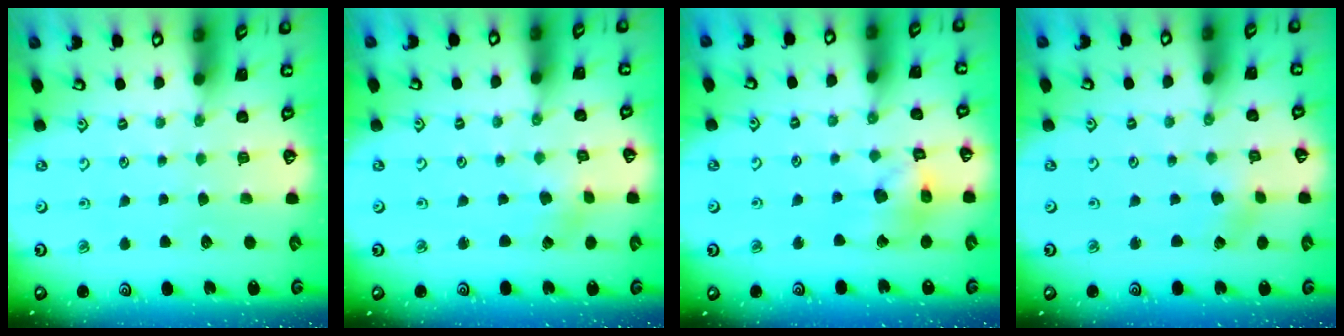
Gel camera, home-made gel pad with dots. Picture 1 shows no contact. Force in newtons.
{"total": 0.0}
{"total": 12.7, "press": 12.5, "slide": 1.8}
{"total": 1.4, "press": 1.4, "slide": 0.1}